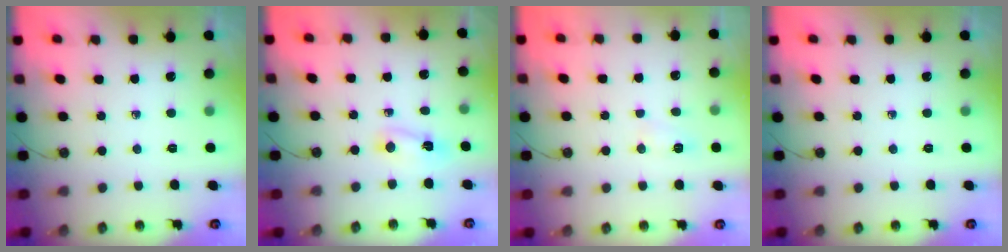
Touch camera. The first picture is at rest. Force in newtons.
{"total": 2.6, "press": 2.6, "slide": 0.6}
{"total": 5.8, "press": 5.8, "slide": 0.6}
{"total": 0.0}